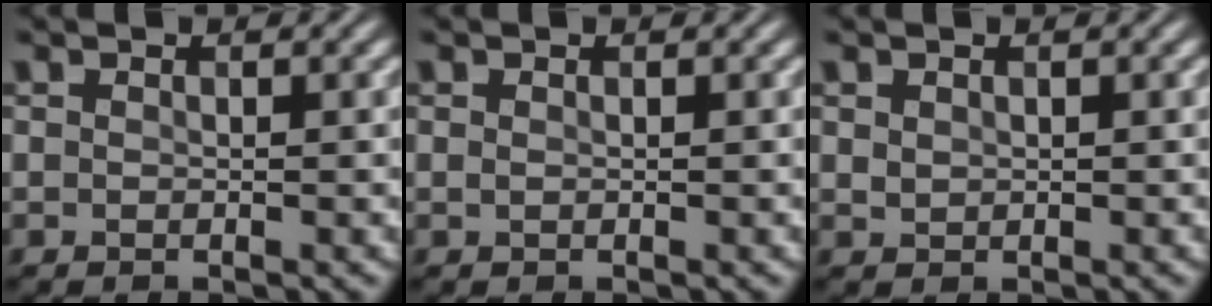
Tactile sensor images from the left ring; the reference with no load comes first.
{"total": 0.0}
{"total": 0.6, "force": [0.2, 0.6, 0.1], "torque": [-0.004, 0.005, 0.015]}